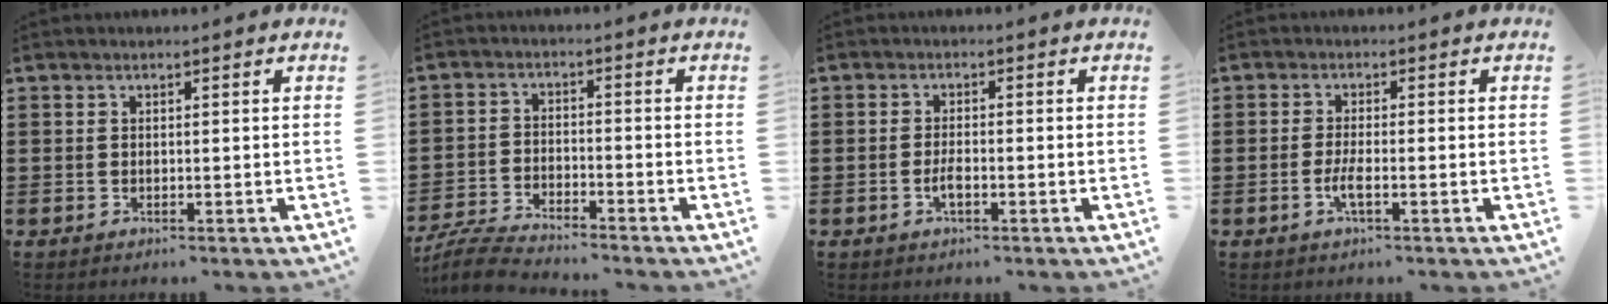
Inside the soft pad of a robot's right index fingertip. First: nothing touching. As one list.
[{"total": 5.1, "force": [-5.0, 0.1, 1.2], "torque": [-0.042, -0.006, -0.103]}, {"total": 2.3, "force": [-0.9, 0.7, 2.0], "torque": [-0.044, -0.001, -0.019]}, {"total": 2.8, "force": [-1.2, 0.4, 2.5], "torque": [-0.052, -0.003, -0.023]}]